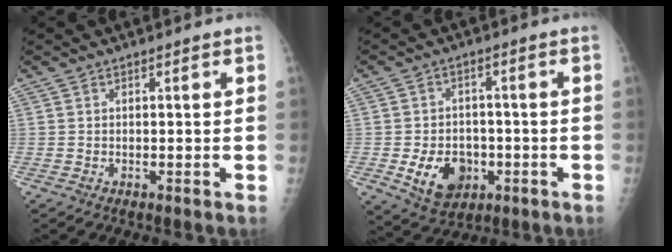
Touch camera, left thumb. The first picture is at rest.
{"total": 9.3, "force": [-2.5, 7.1, 5.4], "torque": [-0.062, 0.005, -0.031]}